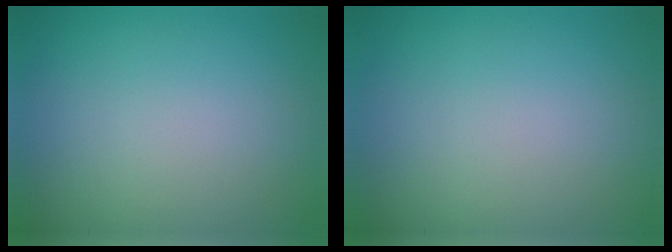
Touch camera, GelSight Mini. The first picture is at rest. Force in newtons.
{"total": 0.0}